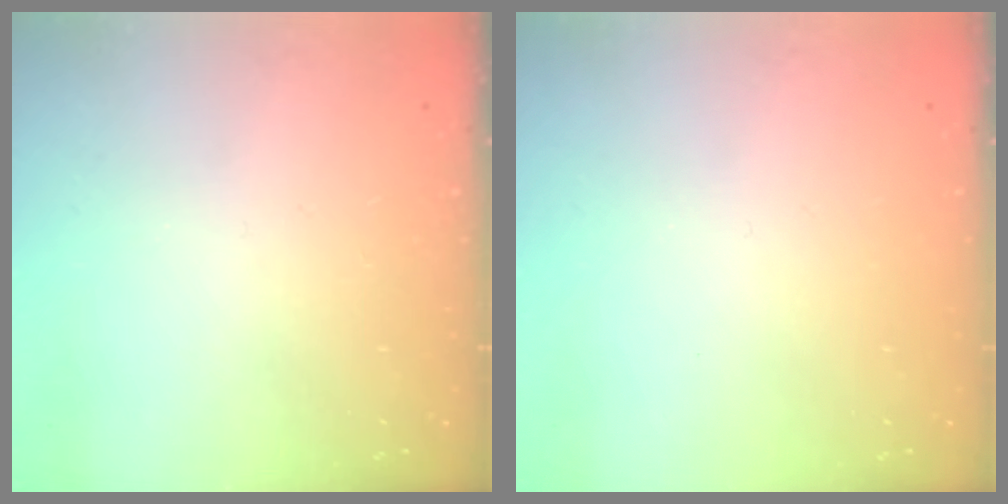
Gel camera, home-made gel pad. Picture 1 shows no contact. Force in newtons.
{"total": 0.0}